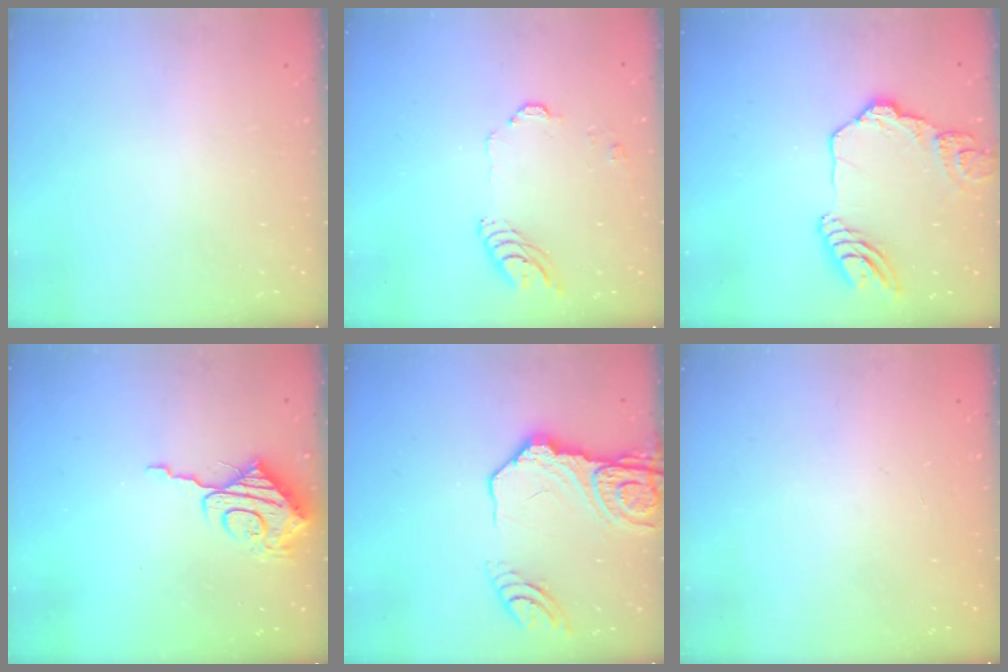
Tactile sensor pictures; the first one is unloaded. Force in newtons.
{"total": 9.2, "press": 9.1, "slide": 1.2}
{"total": 13.8, "press": 13.7, "slide": 1.4}
{"total": 10.0, "press": 10.0, "slide": 0.4}
{"total": 17.6, "press": 17.6, "slide": 1.1}
{"total": 0.0}